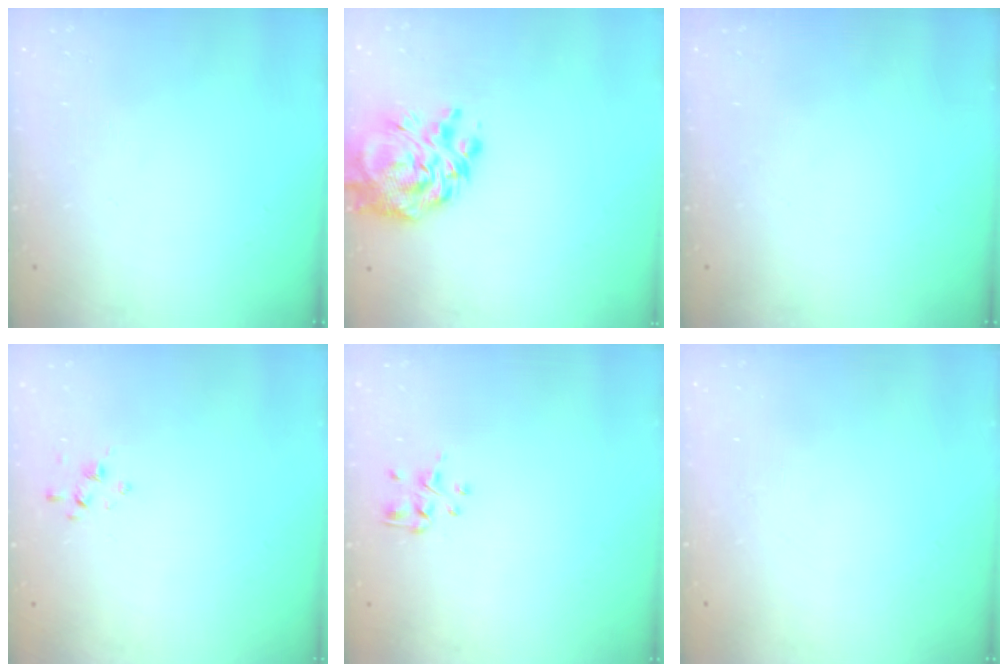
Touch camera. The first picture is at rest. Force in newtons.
{"total": 10.8, "press": 9.9, "slide": 4.3}
{"total": 0.0}
{"total": 1.7, "press": 1.7, "slide": 0.3}
{"total": 1.2, "press": 1.0, "slide": 0.6}
{"total": 1.6, "press": 1.6, "slide": 0.2}